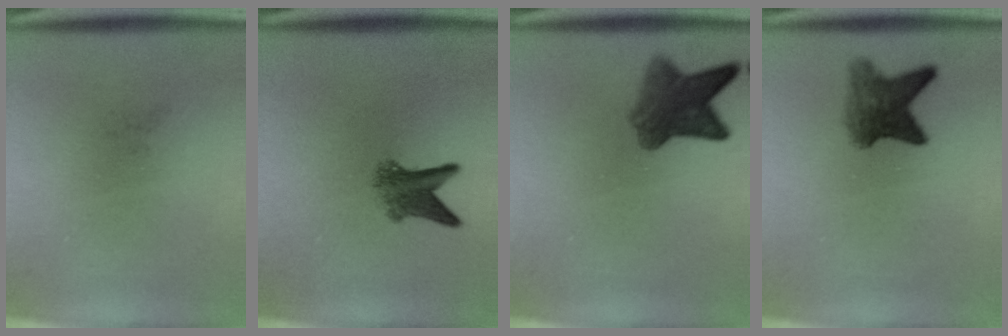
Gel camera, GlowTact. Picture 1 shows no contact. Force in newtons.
{"total": 4.3}
{"total": 5.7}
{"total": 5.1}